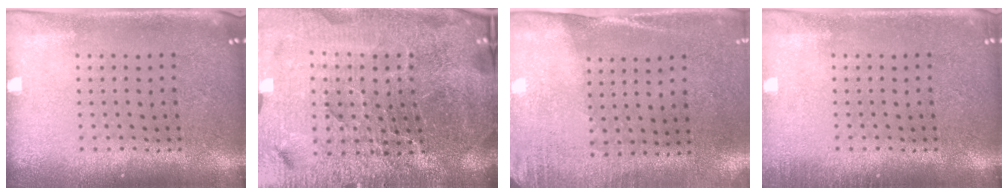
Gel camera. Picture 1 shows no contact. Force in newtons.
{"total": 7.2, "press": 6.2, "slide": 3.5}
{"total": 2.7, "press": 2.3, "slide": 1.3}
{"total": 0.9, "press": 0.9, "slide": 0.2}